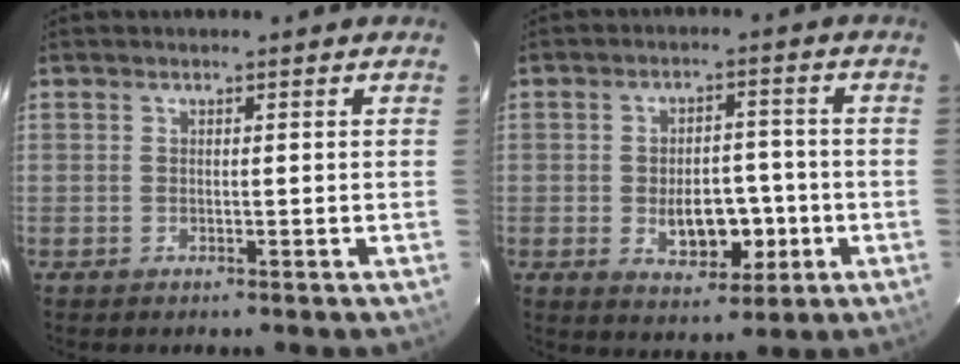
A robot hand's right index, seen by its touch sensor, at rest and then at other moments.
{"total": 8.0, "force": [-1.8, 4.6, 6.3], "torque": [-0.099, 0.007, -0.019]}